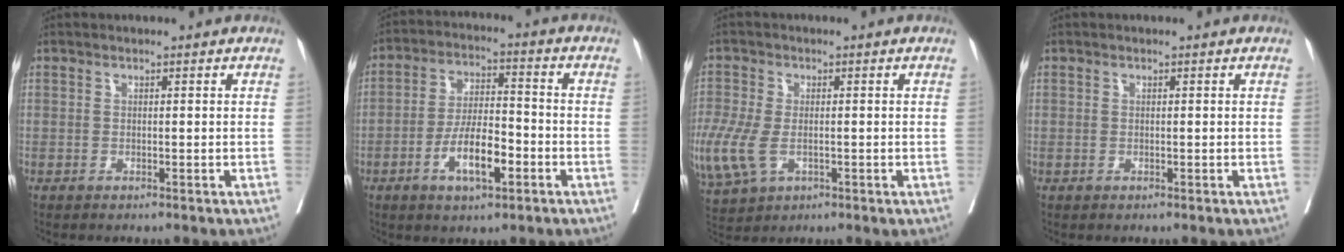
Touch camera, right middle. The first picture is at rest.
{"total": 8.6, "force": [-3.7, 2.5, 7.4], "torque": [-0.138, 0.003, -0.065]}
{"total": 12.8, "force": [-3.4, 8.0, 9.4], "torque": [-0.264, -0.018, -0.052]}
{"total": 0.0}